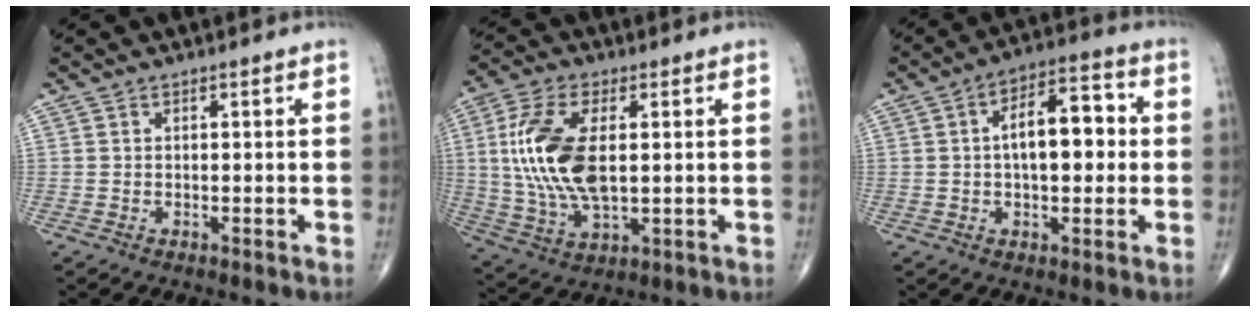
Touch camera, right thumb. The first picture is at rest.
{"total": 15.7, "force": [1.8, 7.7, 13.6], "torque": [-0.288, -0.005, 0.039]}
{"total": 11.8, "force": [0.8, 5.8, 10.2], "torque": [-0.136, 0.027, 0.006]}